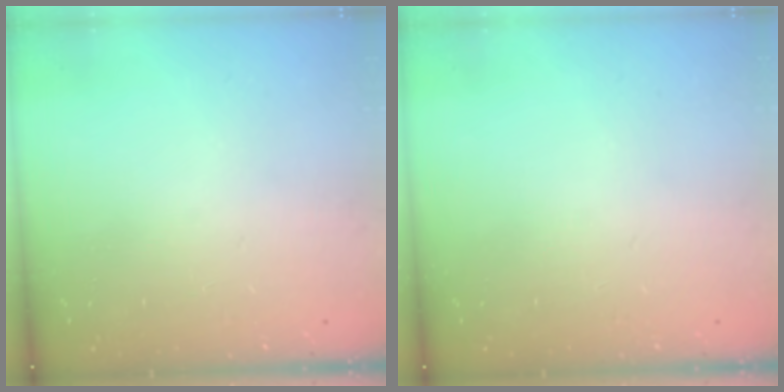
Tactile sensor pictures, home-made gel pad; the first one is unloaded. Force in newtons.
{"total": 0.0}